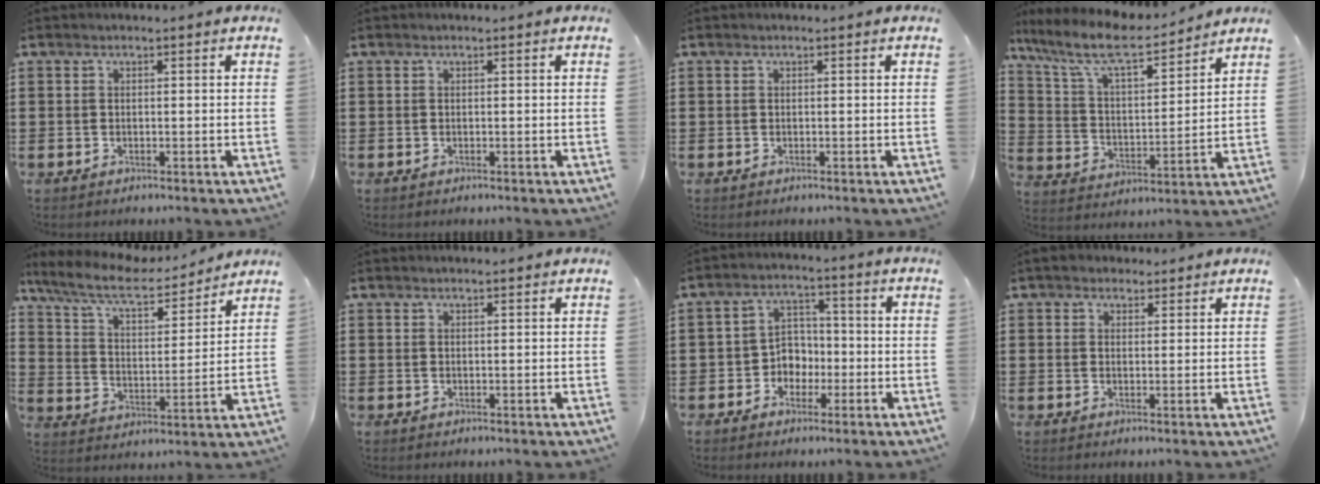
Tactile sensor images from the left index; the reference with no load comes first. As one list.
[{"total": 0.0}, {"total": 0.0}, {"total": 9.5, "force": [7.7, 1.7, 5.2], "torque": [-0.133, -0.039, 0.130]}, {"total": 9.2, "force": [7.7, 2.0, 4.6], "torque": [-0.120, -0.035, 0.131]}, {"total": 0.7, "force": [0.6, 0.2, 0.1], "torque": [-0.004, 0.000, 0.013]}, {"total": 4.4, "force": [-1.8, 3.7, 1.3], "torque": [-0.037, 0.011, -0.039]}, {"total": 2.3, "force": [1.8, 1.3, 0.3], "torque": [-0.005, 0.006, 0.033]}]